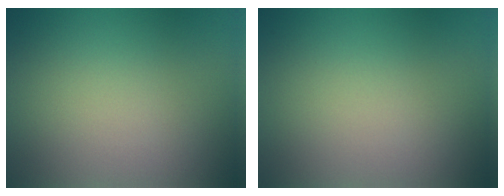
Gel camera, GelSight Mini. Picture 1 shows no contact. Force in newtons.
{"total": 0.0}